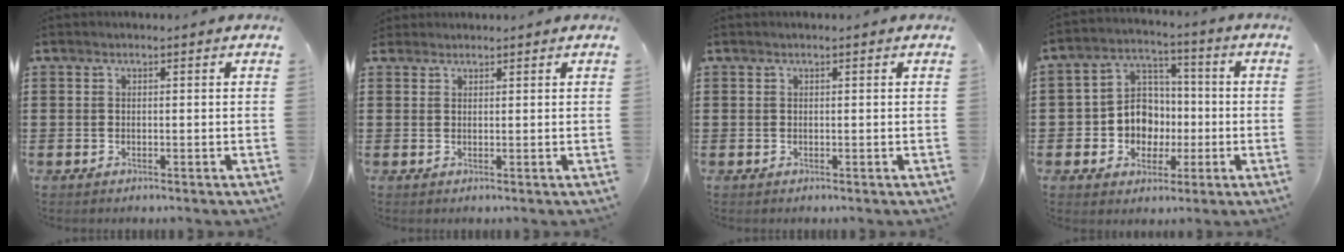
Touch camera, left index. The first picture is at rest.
{"total": 1.1, "force": [1.0, 0.5, 0.0], "torque": [-0.003, 0.002, 0.021]}
{"total": 0.0}
{"total": 7.9, "force": [-1.1, 7.3, 2.8], "torque": [-0.073, 0.009, -0.019]}